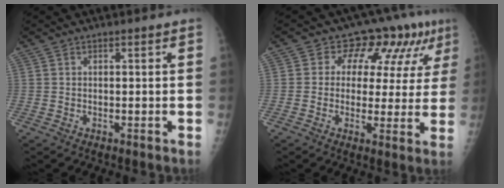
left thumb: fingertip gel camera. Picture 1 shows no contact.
{"total": 11.2, "force": [5.2, 6.9, 7.1], "torque": [-0.051, -0.002, 0.060]}